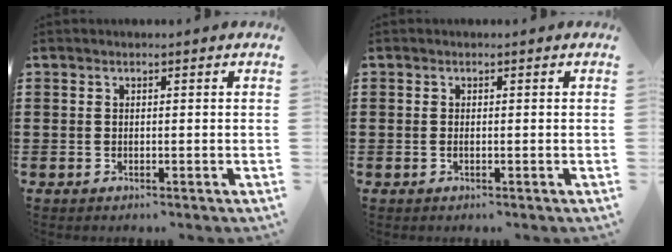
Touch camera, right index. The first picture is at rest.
{"total": 0.5, "force": [-0.2, 0.1, 0.5], "torque": [-0.010, -0.004, -0.003]}